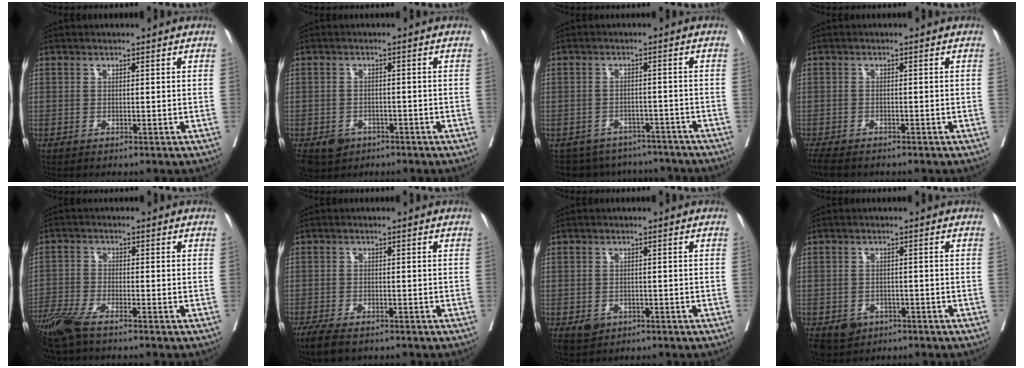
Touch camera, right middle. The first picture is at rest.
{"total": 6.1, "force": [-3.7, 4.4, 2.1], "torque": [-0.035, 0.000, -0.053]}
{"total": 10.9, "force": [-9.8, 4.7, 1.0], "torque": [-0.015, 0.017, -0.116]}
{"total": 5.1, "force": [-4.3, 1.4, 2.4], "torque": [-0.040, -0.012, -0.068]}
{"total": 7.0, "force": [-5.6, 0.8, 4.2], "torque": [-0.085, -0.018, -0.110]}
{"total": 4.9, "force": [-3.7, 1.5, 2.8], "torque": [-0.051, -0.011, -0.058]}
{"total": 3.1, "force": [-1.6, 2.4, 1.1], "torque": [-0.015, 0.000, -0.017]}
{"total": 5.4, "force": [-3.1, 4.1, 1.7], "torque": [-0.025, 0.001, -0.041]}